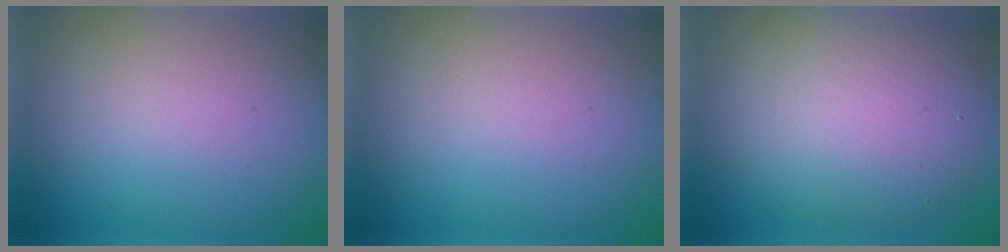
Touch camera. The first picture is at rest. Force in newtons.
{"total": 0.0}
{"total": 7.5, "press": 7.5, "slide": 0.2}